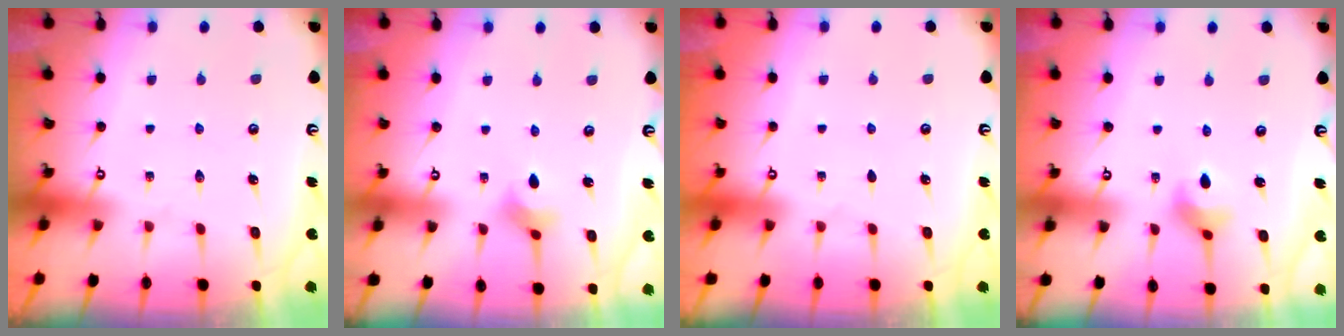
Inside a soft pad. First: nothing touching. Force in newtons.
{"total": 3.2, "press": 3.1, "slide": 0.6}
{"total": 0.0}
{"total": 3.8, "press": 3.8, "slide": 0.5}